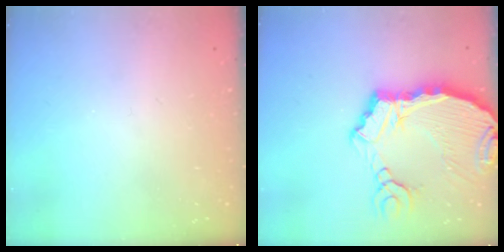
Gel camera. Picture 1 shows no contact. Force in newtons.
{"total": 14.3, "press": 14.2, "slide": 1.6}